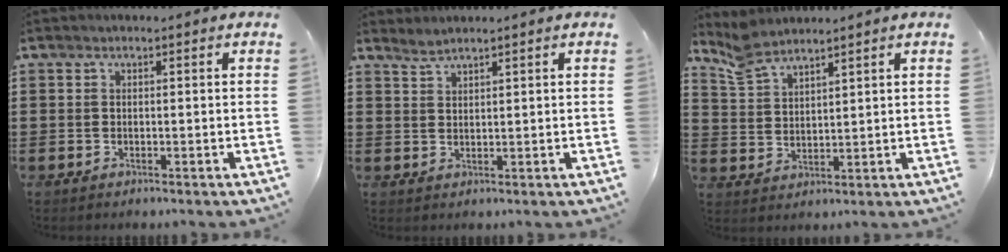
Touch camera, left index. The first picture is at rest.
{"total": 1.5, "force": [1.4, 0.0, 0.5], "torque": [-0.014, 0.000, 0.028]}
{"total": 4.7, "force": [4.3, 1.0, 1.7], "torque": [-0.048, -0.009, 0.080]}